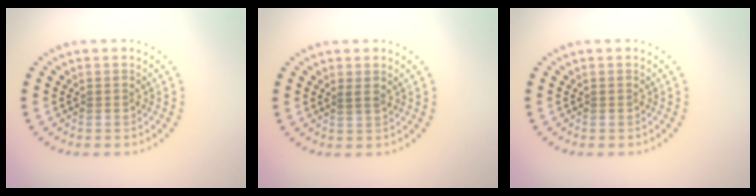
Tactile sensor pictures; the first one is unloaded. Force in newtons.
{"total": 0.6, "press": 0.4, "slide": 0.5}
{"total": 0.0}